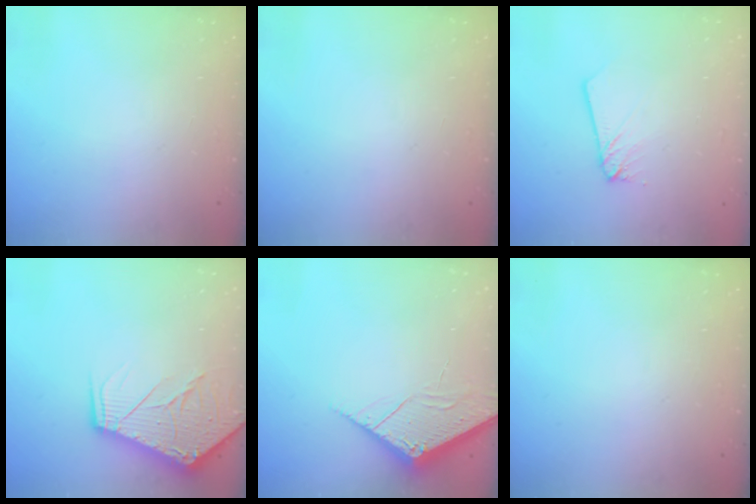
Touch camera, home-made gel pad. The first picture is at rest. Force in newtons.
{"total": 0.0}
{"total": 2.0, "press": 2.0, "slide": 0.1}
{"total": 12.1, "press": 12.0, "slide": 1.6}
{"total": 4.1, "press": 4.1, "slide": 0.4}
{"total": 0.0}